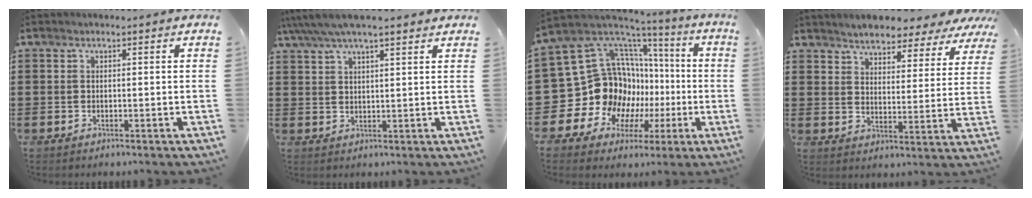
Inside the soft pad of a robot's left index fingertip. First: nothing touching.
{"total": 4.6, "force": [3.7, 0.7, 2.6], "torque": [-0.059, -0.002, 0.065]}
{"total": 17.3, "force": [-1.4, 15.8, 6.9], "torque": [-0.175, -0.044, 0.021]}
{"total": 4.7, "force": [4.7, 0.4, 0.4], "torque": [-0.034, -0.029, 0.079]}